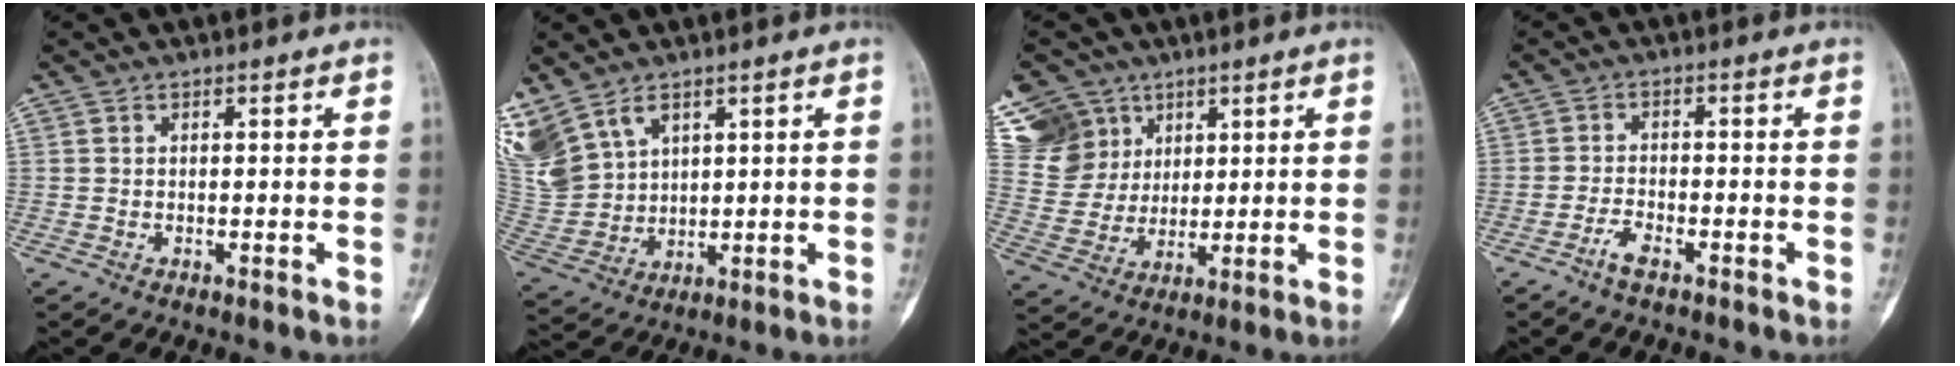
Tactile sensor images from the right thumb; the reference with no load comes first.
{"total": 15.3, "force": [8.0, 10.3, 8.1], "torque": [-0.199, -0.006, 0.186]}
{"total": 14.3, "force": [7.8, 11.5, 3.6], "torque": [-0.048, -0.010, 0.165]}
{"total": 2.9, "force": [-2.2, 0.9, 1.7], "torque": [-0.038, 0.013, -0.046]}